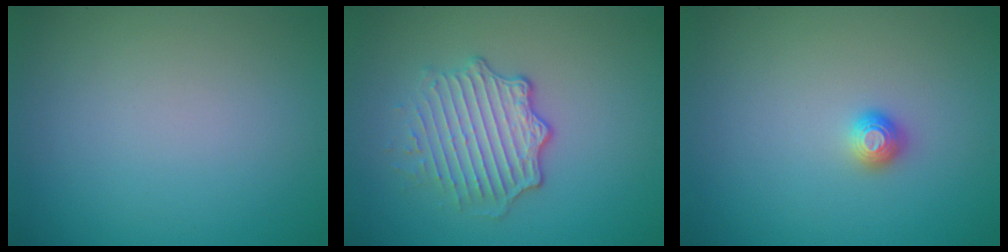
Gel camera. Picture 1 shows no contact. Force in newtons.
{"total": 4.5, "press": 3.2, "slide": 3.2}
{"total": 1.1, "press": 1.0, "slide": 0.4}